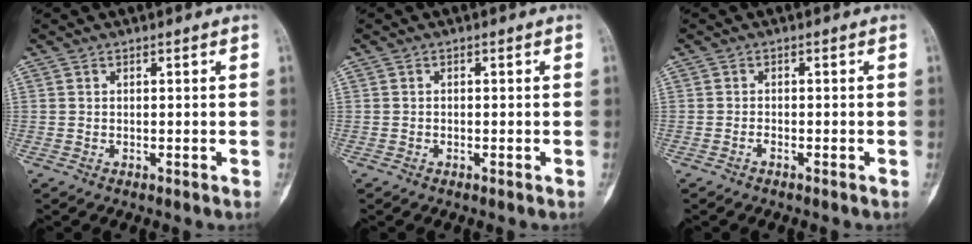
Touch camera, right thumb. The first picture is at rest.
{"total": 0.0}
{"total": 0.8, "force": [-0.6, 0.2, 0.4], "torque": [-0.008, 0.003, -0.013]}